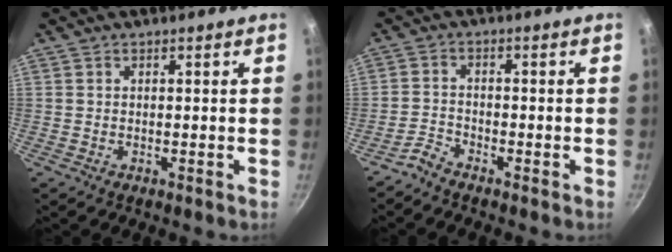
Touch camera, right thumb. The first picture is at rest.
{"total": 2.6, "force": [-2.5, 0.6, 0.6], "torque": [-0.022, 0.017, -0.059]}